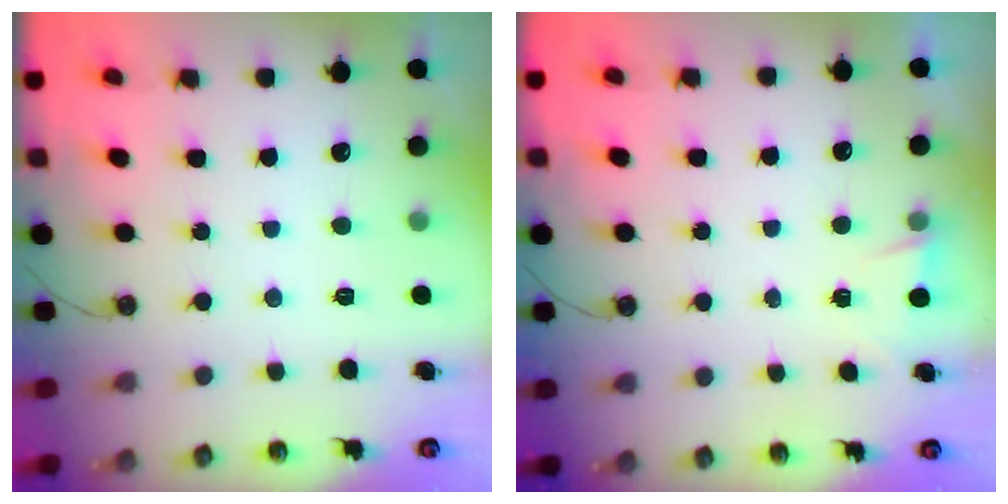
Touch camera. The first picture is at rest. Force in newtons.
{"total": 1.5, "press": 0.9, "slide": 1.2}